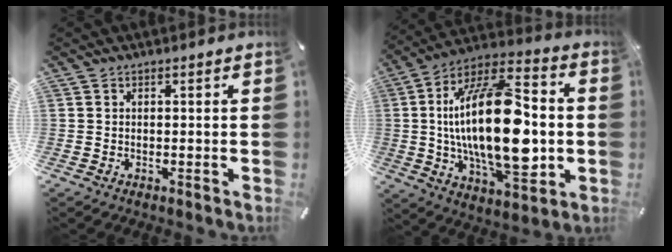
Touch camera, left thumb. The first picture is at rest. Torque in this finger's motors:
{"motor_torque": [0.98, 2.58, 2.77, 0.00, 1.05]}